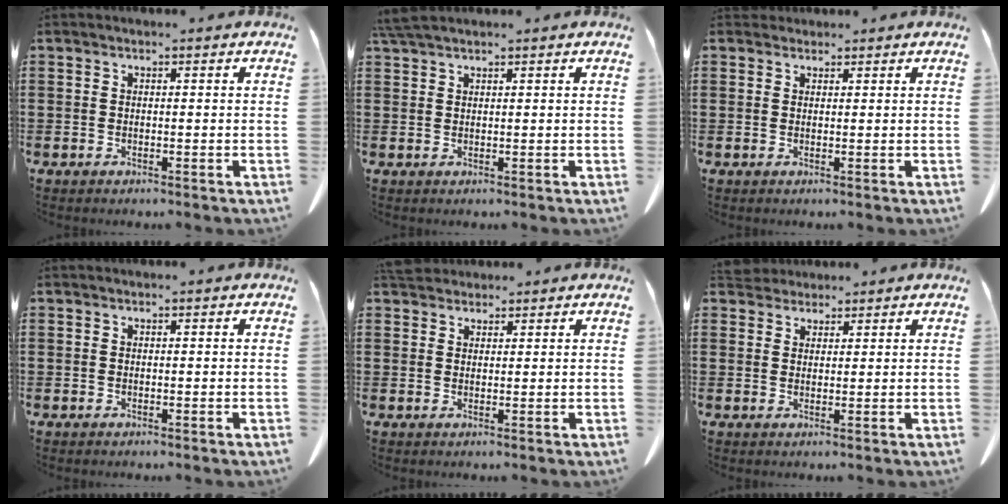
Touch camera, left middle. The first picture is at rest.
{"total": 2.5, "force": [2.1, 0.3, 1.3], "torque": [-0.033, 0.000, 0.042]}
{"total": 1.3, "force": [1.2, 0.5, 0.1], "torque": [0.003, -0.003, 0.023]}
{"total": 0.0}
{"total": 3.4, "force": [3.1, 1.1, 1.0], "torque": [-0.029, -0.002, 0.061]}
{"total": 2.8, "force": [2.6, 0.8, 0.2], "torque": [-0.011, -0.003, 0.052]}